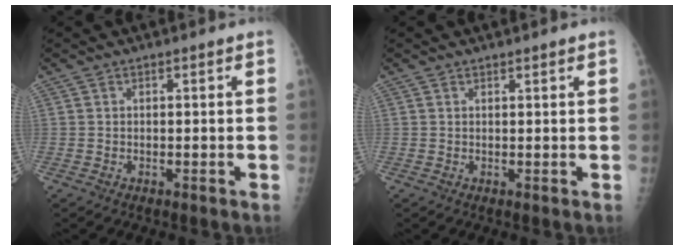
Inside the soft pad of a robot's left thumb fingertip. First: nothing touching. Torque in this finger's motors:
{"motor_torque": [-0.09, -0.21, -0.11, 0.03, -0.01]}